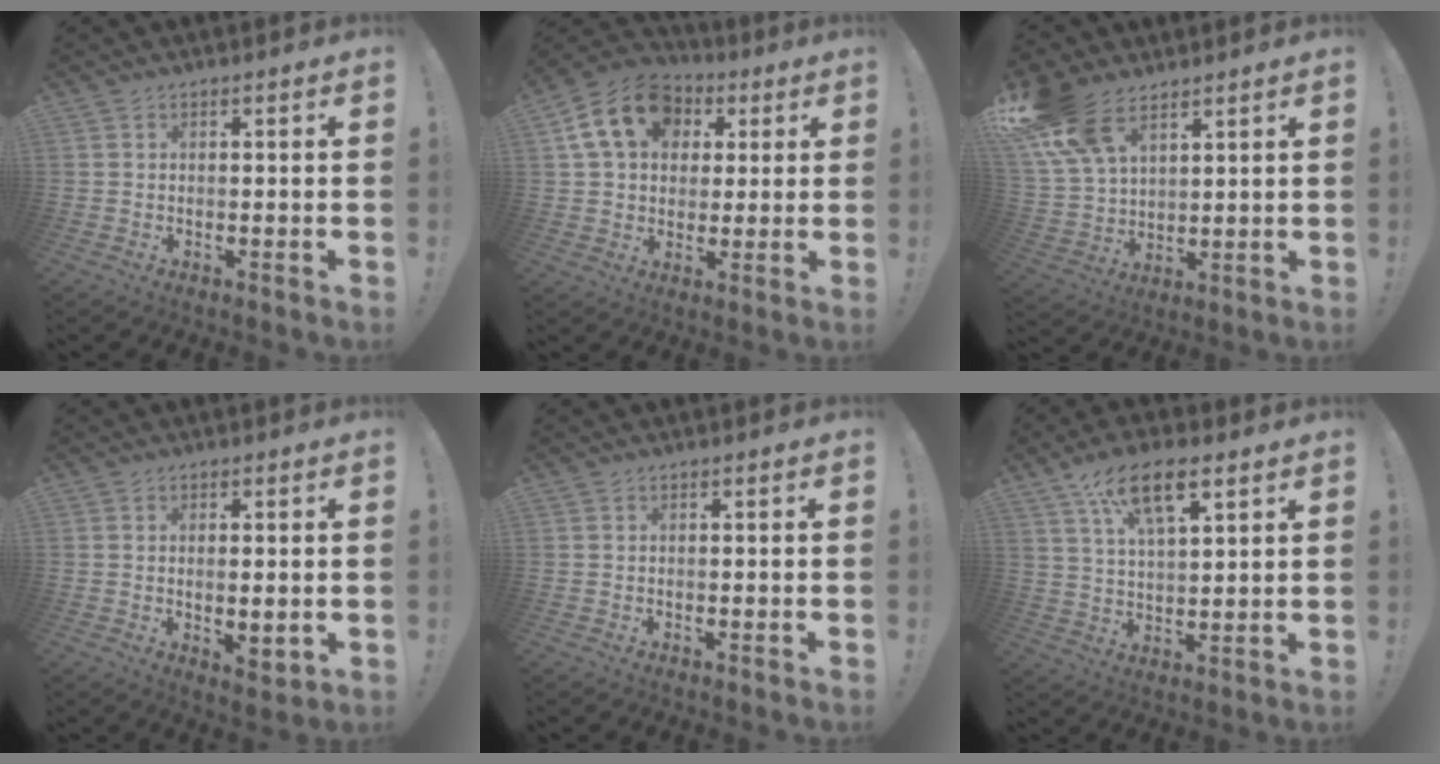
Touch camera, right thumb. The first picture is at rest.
{"total": 16.9, "force": [5.8, 12.8, 9.5], "torque": [-0.138, -0.007, 0.112]}
{"total": 15.5, "force": [9.9, 8.6, 8.3], "torque": [-0.171, -0.045, 0.189]}
{"total": 3.8, "force": [1.0, 1.6, 3.3], "torque": [-0.037, -0.012, 0.020]}
{"total": 0.0}
{"total": 13.2, "force": [7.6, 5.4, 9.4], "torque": [-0.158, -0.019, 0.135]}